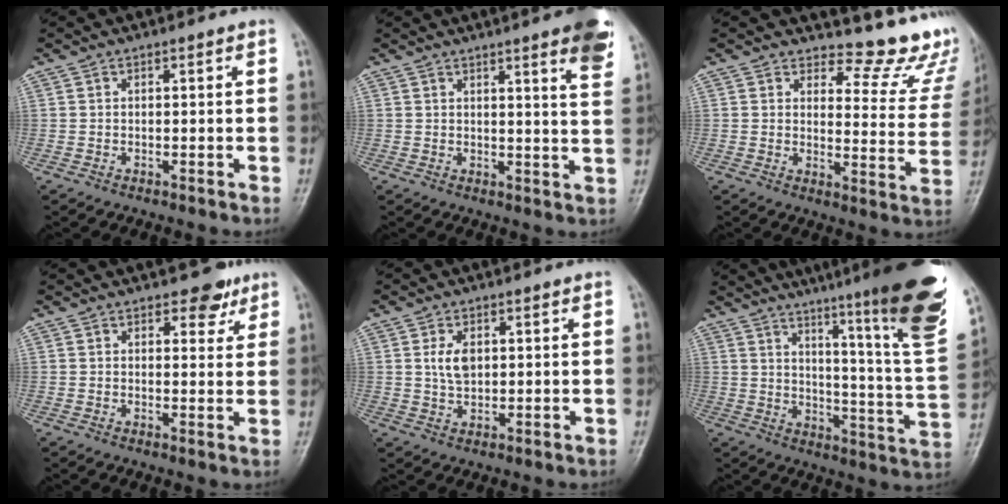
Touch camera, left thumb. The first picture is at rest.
{"total": 9.1, "force": [5.7, 1.0, 7.1], "torque": [-0.074, -0.025, 0.061]}
{"total": 14.9, "force": [13.5, 5.2, 3.5], "torque": [0.012, -0.134, 0.135]}
{"total": 4.6, "force": [3.2, 2.5, 2.1], "torque": [0.001, -0.016, 0.041]}
{"total": 4.5, "force": [1.1, 2.7, 3.4], "torque": [-0.056, -0.005, 0.024]}
{"total": 26.5, "force": [17.5, 1.7, 19.8], "torque": [-0.255, -0.104, 0.239]}